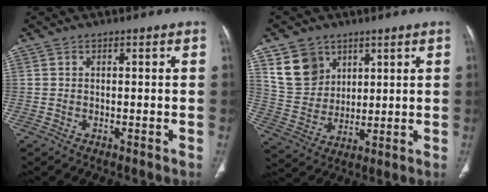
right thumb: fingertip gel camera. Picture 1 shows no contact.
{"total": 10.2, "force": [5.5, 7.8, 3.5], "torque": [-0.041, -0.022, 0.122]}